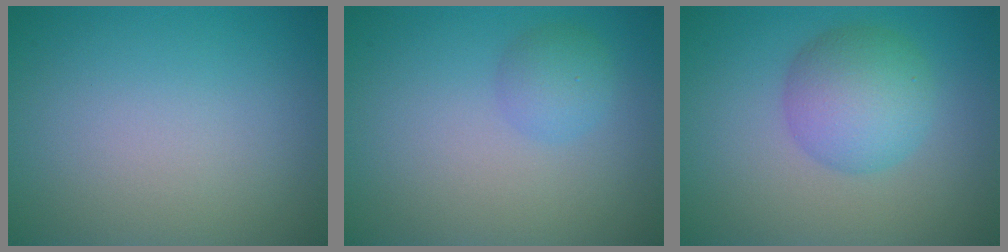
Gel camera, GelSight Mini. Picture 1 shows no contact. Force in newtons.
{"total": 1.9, "press": 1.9, "slide": 0.1}
{"total": 5.0, "press": 5.0, "slide": 0.2}